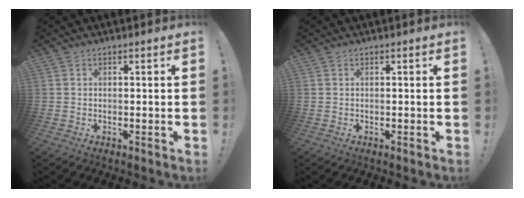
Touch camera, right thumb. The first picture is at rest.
{"total": 0.0}